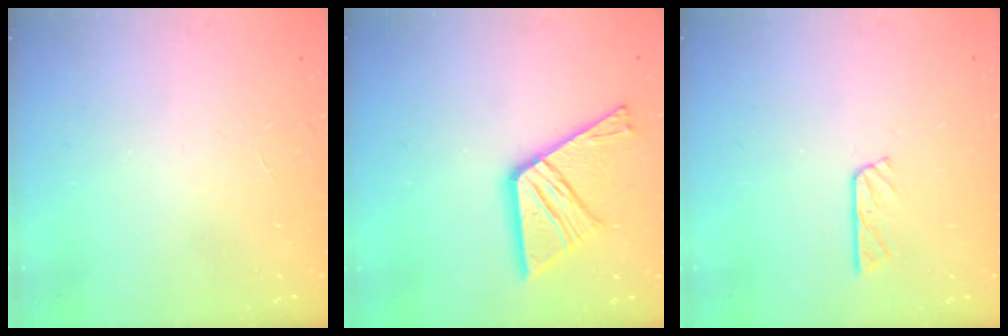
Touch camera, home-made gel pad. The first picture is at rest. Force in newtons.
{"total": 16.2, "press": 16.2, "slide": 1.5}
{"total": 4.7, "press": 4.7, "slide": 0.3}